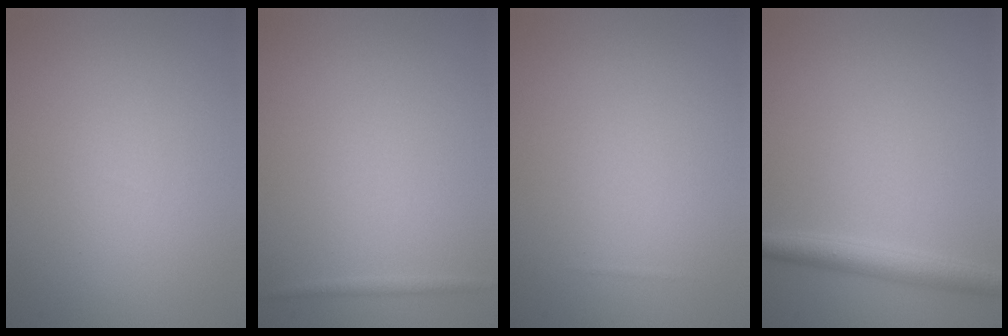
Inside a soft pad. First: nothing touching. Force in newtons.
{"total": 0.5, "press": 0.5, "slide": 0.1}
{"total": 0.0}
{"total": 2.6, "press": 2.6, "slide": 0.0}